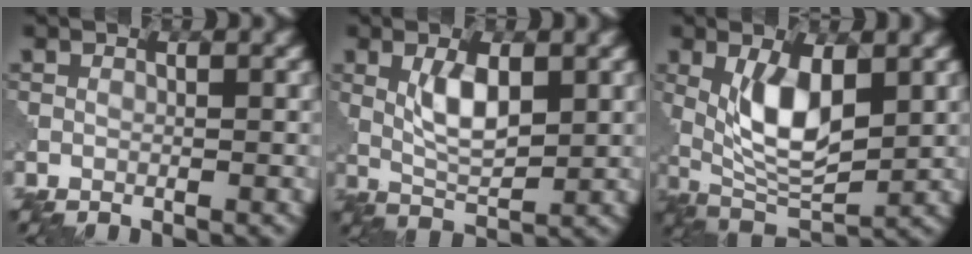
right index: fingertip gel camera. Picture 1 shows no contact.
{"total": 4.2, "force": [1.4, 1.7, 3.6], "torque": [-0.073, -0.003, 0.031]}
{"total": 6.6, "force": [1.6, 2.8, 5.8], "torque": [-0.117, -0.011, 0.034]}